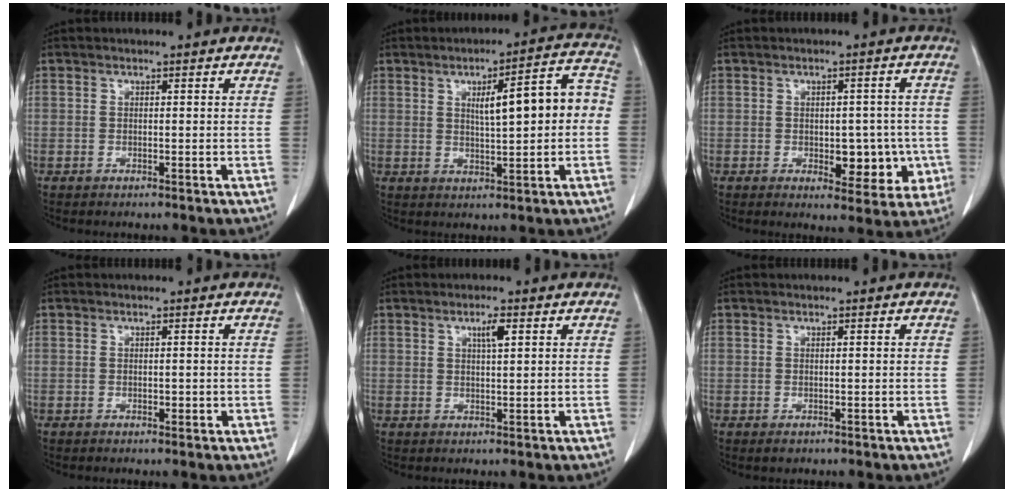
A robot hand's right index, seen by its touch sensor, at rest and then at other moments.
{"total": 10.1, "force": [0.8, 2.0, 9.9], "torque": [-0.137, 0.031, 0.015]}
{"total": 7.4, "force": [-1.5, 4.1, 6.0], "torque": [-0.055, 0.008, -0.008]}
{"total": 1.0, "force": [-0.2, 0.7, 0.7], "torque": [-0.009, 0.001, -0.001]}
{"total": 2.6, "force": [1.2, 0.3, 2.3], "torque": [-0.039, -0.001, 0.020]}
{"total": 0.6, "force": [-0.2, 0.5, 0.4], "torque": [-0.005, 0.001, 0.001]}